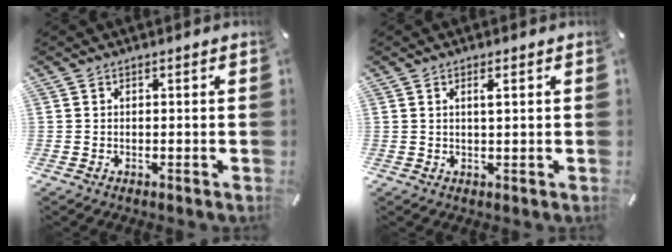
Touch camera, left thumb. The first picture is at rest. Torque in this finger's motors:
{"motor_torque": [0.09, 0.20, -0.06, -0.08, 0.02]}